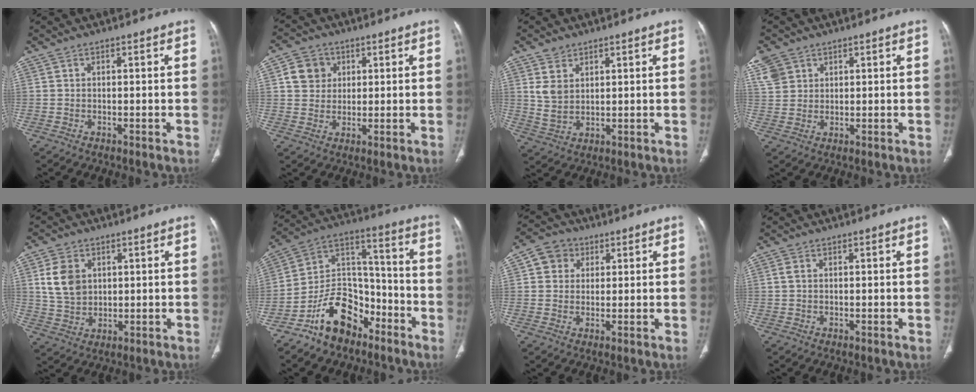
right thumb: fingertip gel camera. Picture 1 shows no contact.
{"total": 6.3, "force": [1.8, 5.6, 2.1], "torque": [-0.011, -0.001, 0.032]}
{"total": 5.2, "force": [2.5, 3.5, 3.0], "torque": [-0.050, -0.017, 0.060]}
{"total": 9.0, "force": [4.7, 6.9, 3.3], "torque": [-0.079, 0.005, 0.103]}
{"total": 8.0, "force": [2.2, 6.1, 4.6], "torque": [-0.070, -0.007, 0.048]}
{"total": 13.9, "force": [-9.0, 8.6, 6.3], "torque": [-0.074, 0.093, -0.167]}
{"total": 5.6, "force": [1.8, 4.9, 1.9], "torque": [-0.010, 0.002, 0.025]}
{"total": 1.1, "force": [0.2, 0.7, 0.8], "torque": [-0.016, 0.003, 0.002]}